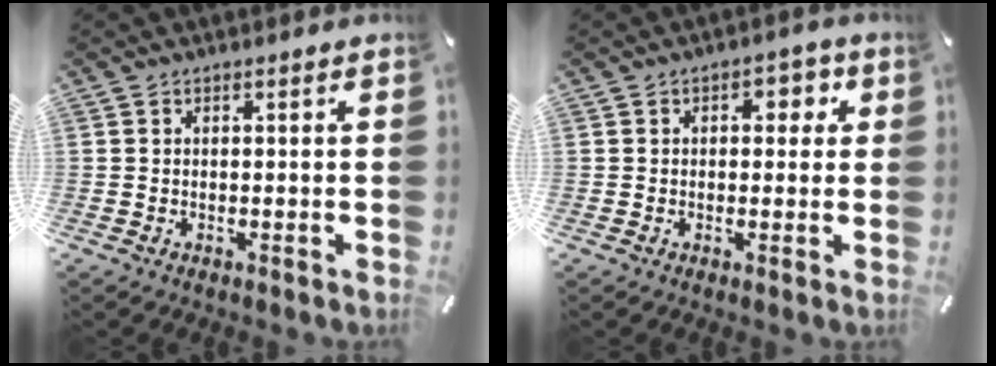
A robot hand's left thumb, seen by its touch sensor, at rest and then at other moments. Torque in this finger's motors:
{"motor_torque": [0.79, 0.73, 0.33, -0.18, 0.00]}